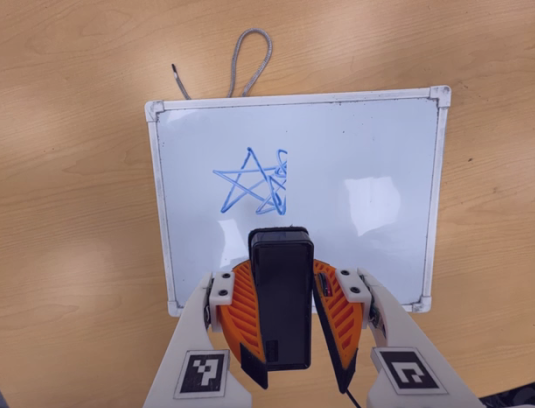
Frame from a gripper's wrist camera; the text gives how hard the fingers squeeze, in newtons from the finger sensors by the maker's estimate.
{"total": 10.6, "left": 9.6, "right": 11.5}